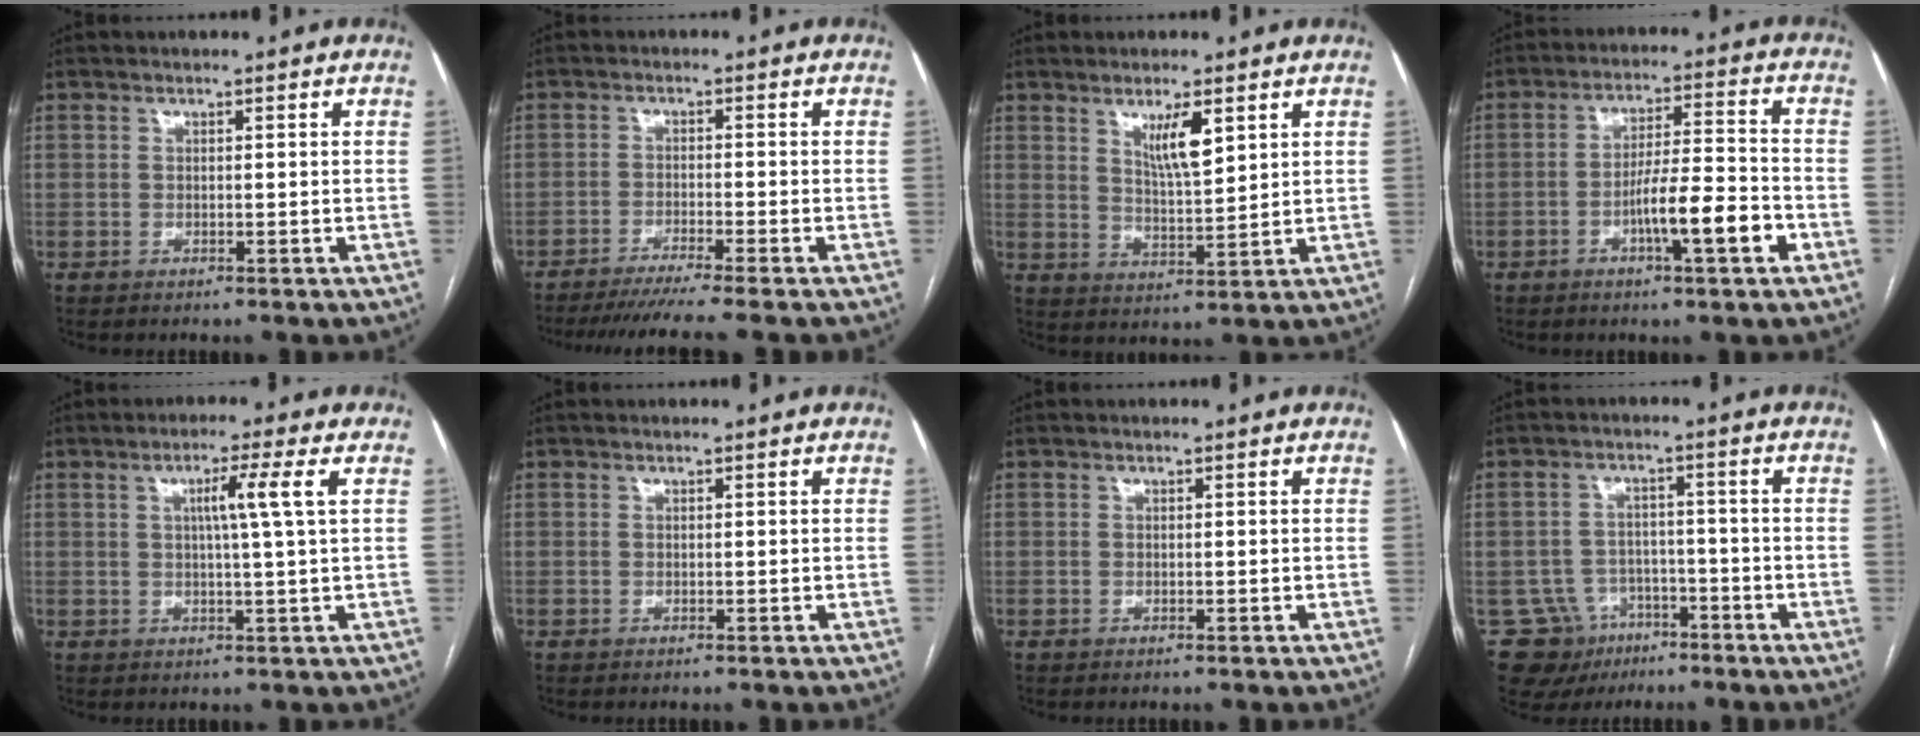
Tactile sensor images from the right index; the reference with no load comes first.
{"total": 8.6, "force": [-7.5, -1.9, 3.9], "torque": [-0.037, -0.027, -0.117]}
{"total": 5.9, "force": [3.1, 1.0, 4.9], "torque": [-0.087, -0.009, 0.058]}
{"total": 9.5, "force": [-3.8, 0.7, 8.6], "torque": [-0.140, 0.006, -0.061]}
{"total": 5.1, "force": [1.4, -1.1, 4.8], "torque": [-0.083, 0.003, 0.023]}
{"total": 0.0}
{"total": 0.0}
{"total": 9.7, "force": [-5.5, 7.9, 1.2], "torque": [-0.028, 0.026, -0.073]}